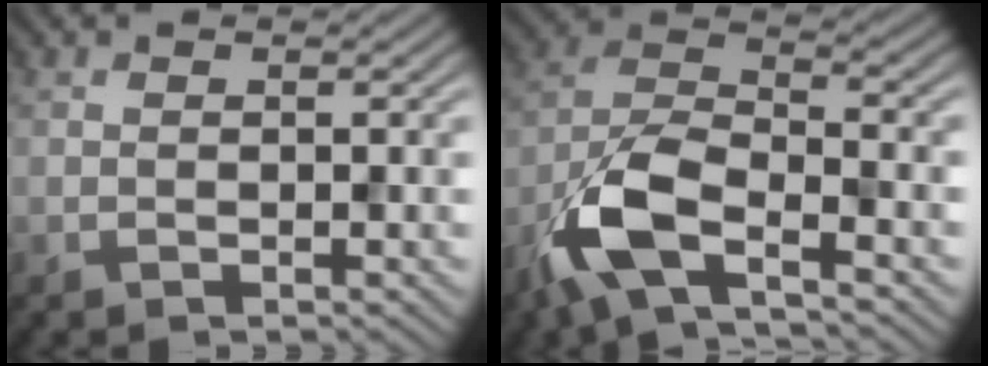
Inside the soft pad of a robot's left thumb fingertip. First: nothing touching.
{"total": 9.5, "force": [-5.3, 3.5, 7.0], "torque": [-0.149, 0.002, -0.122]}